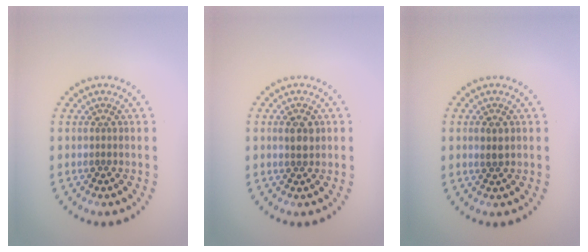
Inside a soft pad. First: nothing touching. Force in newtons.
{"total": 1.8, "press": 1.7, "slide": 0.6}
{"total": 1.4, "press": 1.4, "slide": 0.2}